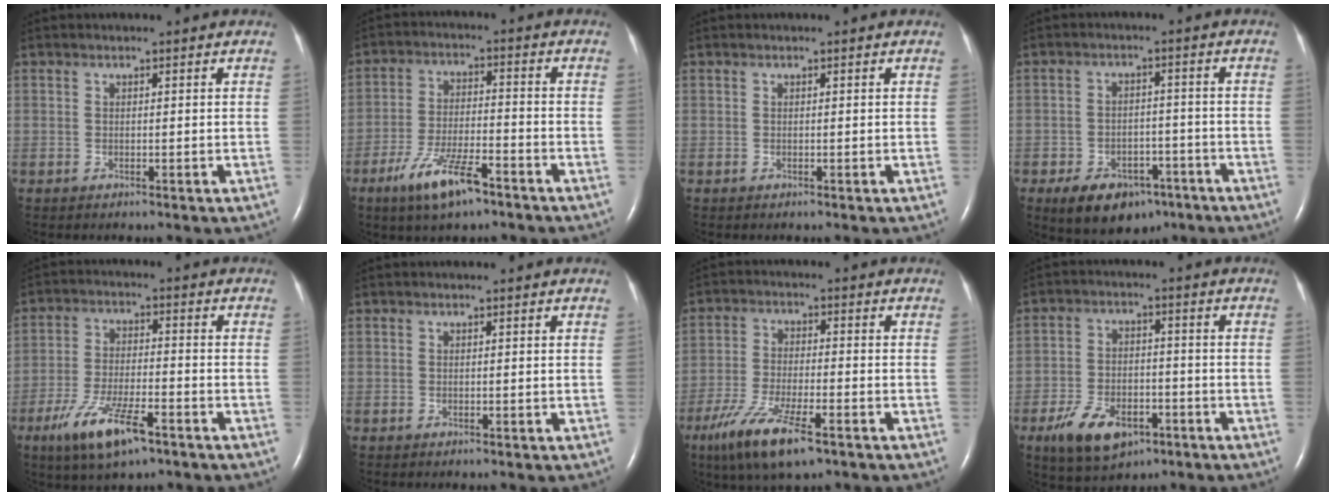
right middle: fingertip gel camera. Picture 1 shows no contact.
{"total": 9.2, "force": [-6.0, 2.1, 6.7], "torque": [-0.135, -0.011, -0.106]}
{"total": 0.0}
{"total": 9.8, "force": [-6.1, 5.9, 4.9], "torque": [-0.076, 0.009, -0.086]}
{"total": 10.2, "force": [-6.0, 2.5, 7.9], "torque": [-0.159, -0.016, -0.103]}
{"total": 0.0}
{"total": 10.6, "force": [-6.5, 2.2, 8.1], "torque": [-0.163, -0.023, -0.112]}
{"total": 9.5, "force": [-5.2, 5.1, 6.1], "torque": [-0.120, -0.004, -0.082]}